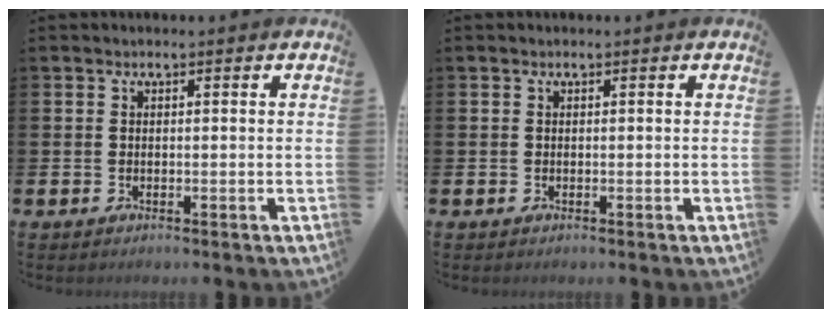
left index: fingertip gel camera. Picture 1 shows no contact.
{"total": 0.0}